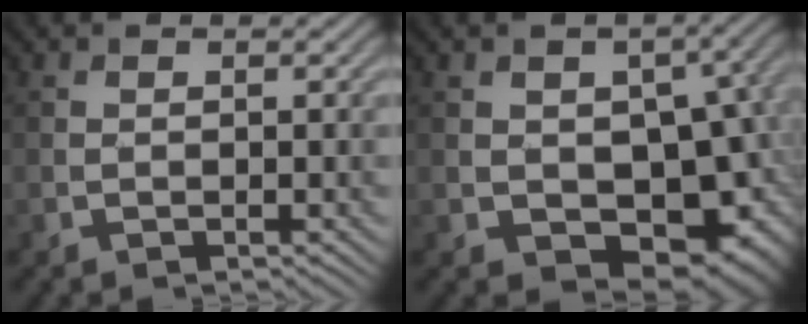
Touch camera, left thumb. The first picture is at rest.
{"total": 12.3, "force": [-1.9, 8.2, 8.9], "torque": [-0.111, -0.025, -0.012]}